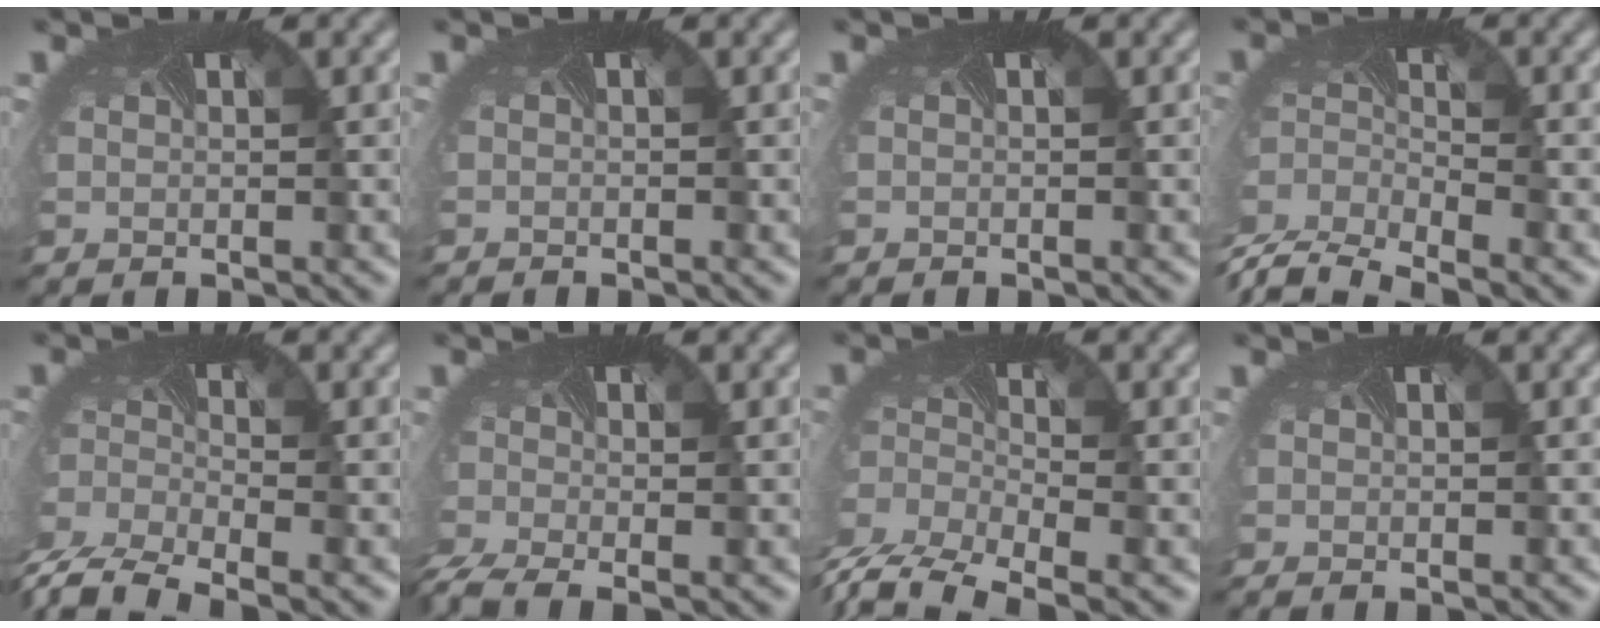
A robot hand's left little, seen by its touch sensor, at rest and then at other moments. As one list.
[{"total": 0.8, "force": [-0.6, -0.4, -0.2], "torque": [0.001, -0.005, -0.012]}, {"total": 0.5, "force": [-0.3, -0.3, -0.2], "torque": [0.004, 0.000, -0.008]}, {"total": 7.7, "force": [-6.8, 2.2, 2.9], "torque": [-0.077, -0.027, -0.129]}, {"total": 6.9, "force": [-5.9, 2.4, 2.7], "torque": [-0.079, -0.041, -0.101]}, {"total": 4.6, "force": [-3.3, 1.7, 2.7], "torque": [-0.071, -0.029, -0.060]}, {"total": 6.8, "force": [-5.8, 2.3, 2.7], "torque": [-0.077, -0.027, -0.109]}, {"total": 1.0, "force": [-0.7, 0.1, 0.8], "torque": [-0.014, -0.009, -0.009]}]